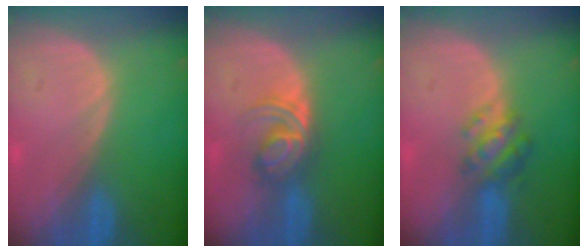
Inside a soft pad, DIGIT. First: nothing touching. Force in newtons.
{"total": 6.0, "press": 5.2, "slide": 3.0}
{"total": 4.5, "press": 4.5, "slide": 0.6}